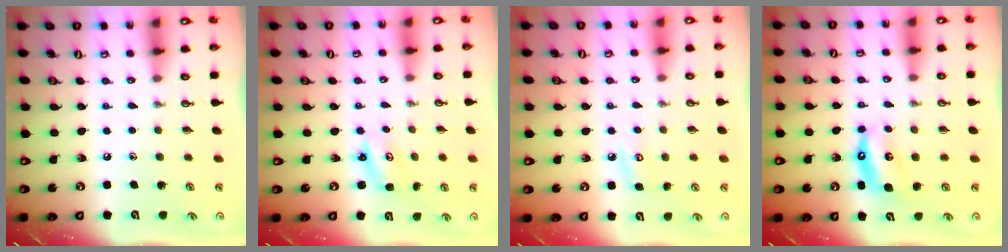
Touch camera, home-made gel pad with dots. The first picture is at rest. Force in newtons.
{"total": 2.6, "press": 2.5, "slide": 0.3}
{"total": 5.0, "press": 5.0, "slide": 0.2}
{"total": 6.4, "press": 6.4, "slide": 0.7}